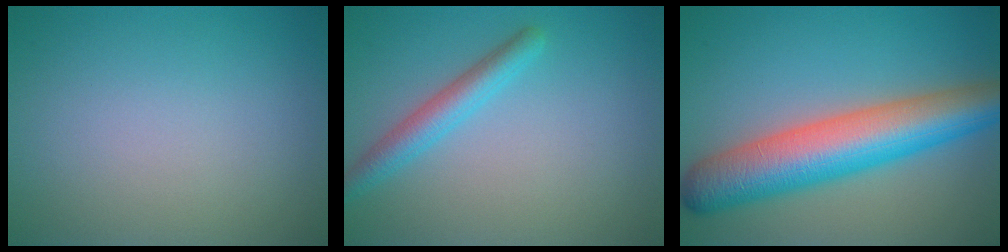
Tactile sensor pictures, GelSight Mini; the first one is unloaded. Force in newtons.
{"total": 2.8, "press": 2.8, "slide": 0.2}
{"total": 9.6, "press": 9.6, "slide": 0.3}